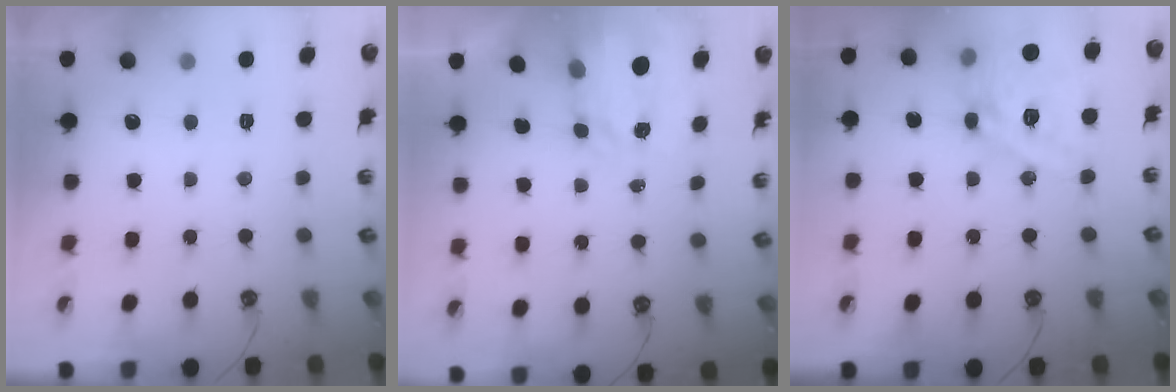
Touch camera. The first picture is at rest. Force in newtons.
{"total": 3.6, "press": 3.5, "slide": 0.5}
{"total": 16.0, "press": 15.9, "slide": 1.4}